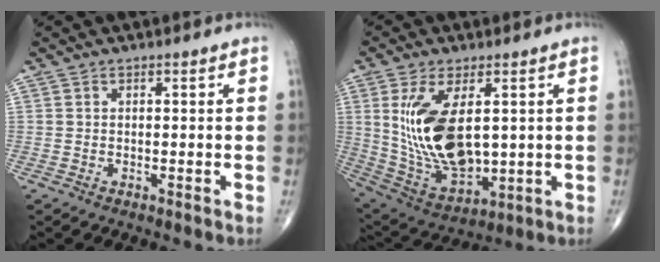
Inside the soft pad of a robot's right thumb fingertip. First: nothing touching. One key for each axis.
{"total": 17.3, "fx": 2.7, "fy": 8.8, "fz": 14.7, "tx": -0.272, "ty": -0.019, "tz": 0.074}